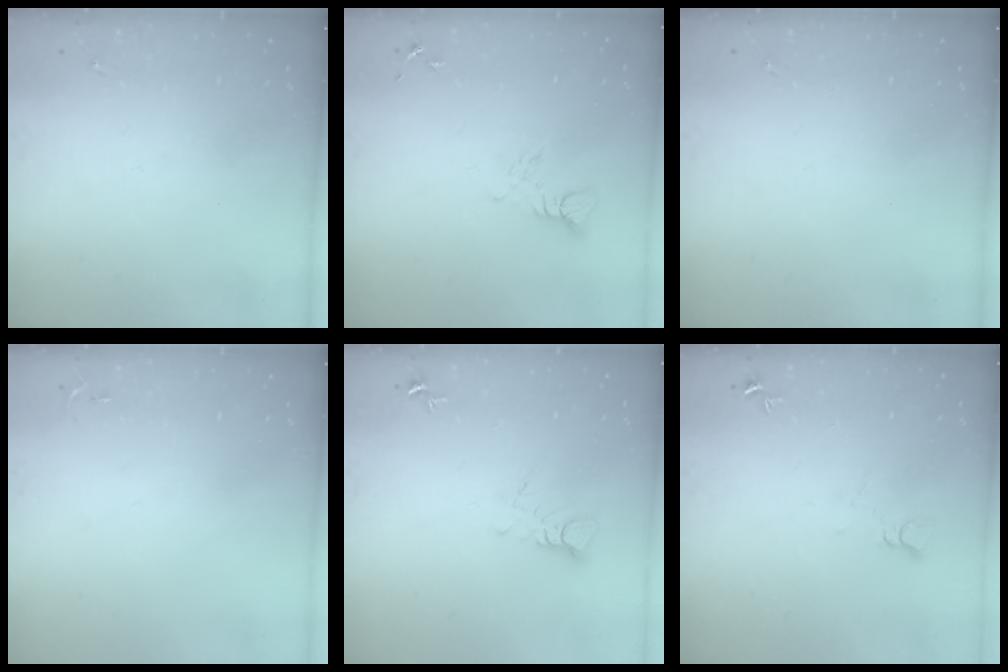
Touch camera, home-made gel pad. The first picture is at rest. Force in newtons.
{"total": 4.1, "press": 4.1, "slide": 0.4}
{"total": 0.0}
{"total": 2.6, "press": 2.6, "slide": 0.4}
{"total": 4.0, "press": 3.9, "slide": 0.3}
{"total": 4.3, "press": 4.3, "slide": 0.4}